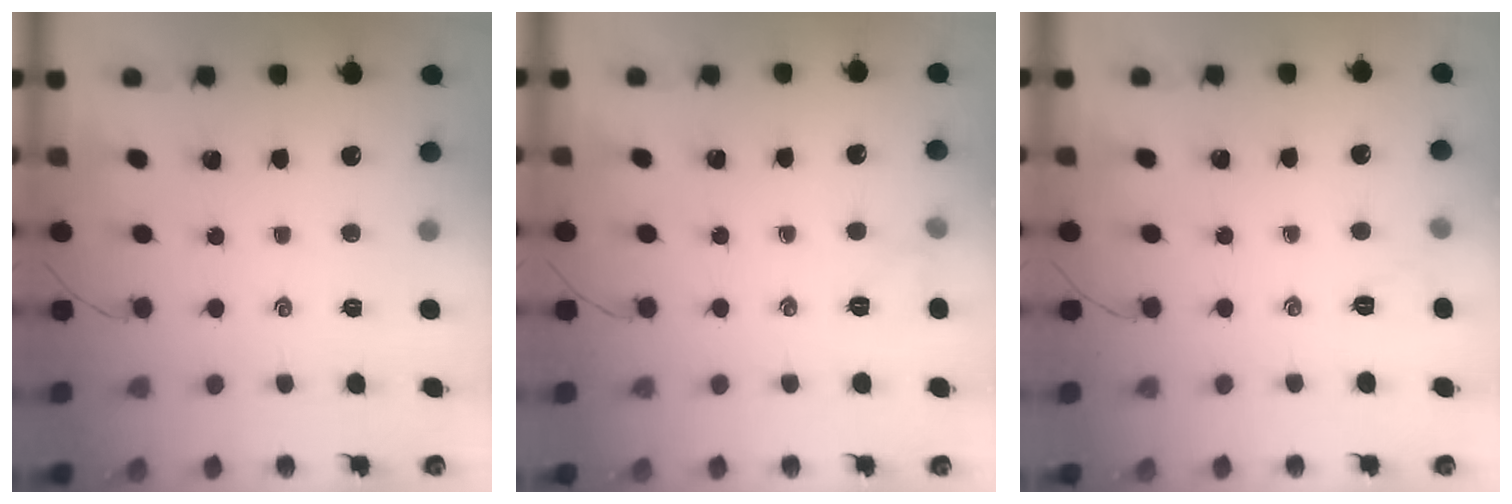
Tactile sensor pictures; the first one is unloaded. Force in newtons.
{"total": 5.6, "press": 5.4, "slide": 1.6}
{"total": 4.7, "press": 4.5, "slide": 1.4}